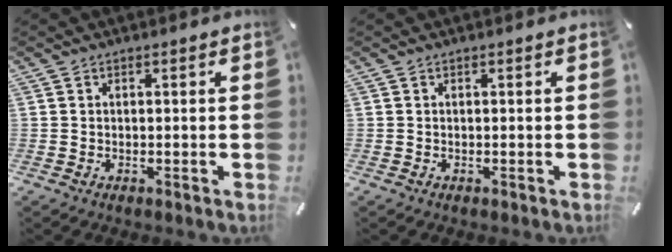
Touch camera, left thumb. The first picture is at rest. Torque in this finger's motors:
{"motor_torque": [-0.03, -0.01, 0.00, 0.04, 0.00]}